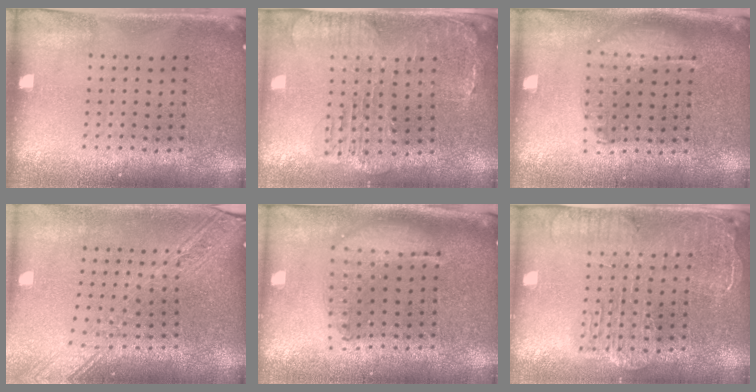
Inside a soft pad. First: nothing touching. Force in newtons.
{"total": 1.4, "press": 1.4, "slide": 0.5}
{"total": 1.3, "press": 1.3, "slide": 0.3}
{"total": 2.6, "press": 2.1, "slide": 1.6}
{"total": 1.8, "press": 1.5, "slide": 0.9}
{"total": 2.3, "press": 2.0, "slide": 1.1}